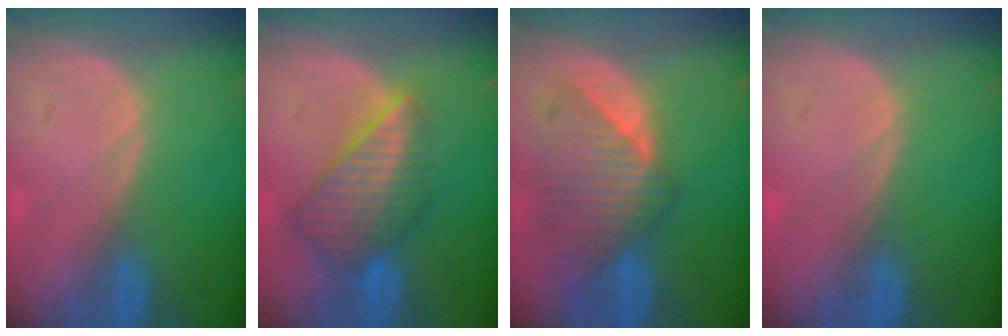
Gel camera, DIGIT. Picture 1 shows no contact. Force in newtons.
{"total": 8.7, "press": 7.6, "slide": 4.3}
{"total": 8.8, "press": 8.0, "slide": 3.5}
{"total": 0.0}